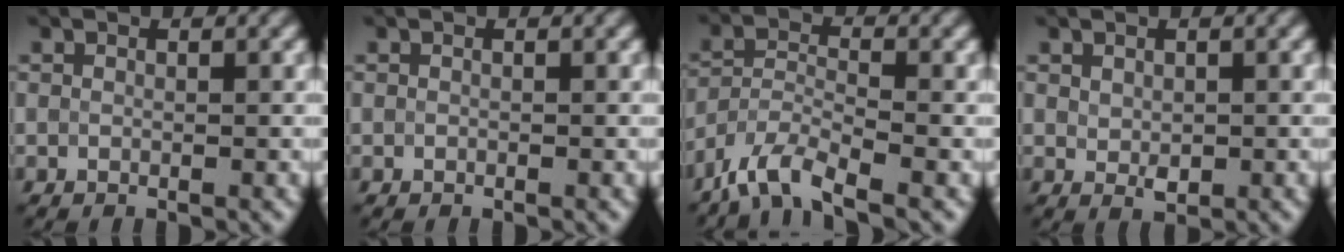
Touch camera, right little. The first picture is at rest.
{"total": 0.0}
{"total": 5.0, "force": [-3.9, 1.2, 2.9], "torque": [-0.055, -0.005, -0.084]}
{"total": 1.5, "force": [0.0, 1.0, 1.1], "torque": [-0.019, -0.004, 0.006]}